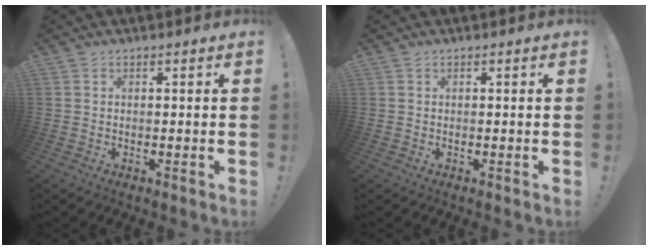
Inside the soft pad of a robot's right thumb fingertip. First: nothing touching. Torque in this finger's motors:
{"motor_torque": [-0.06, 0.25, 0.06, -0.09, 0.00]}